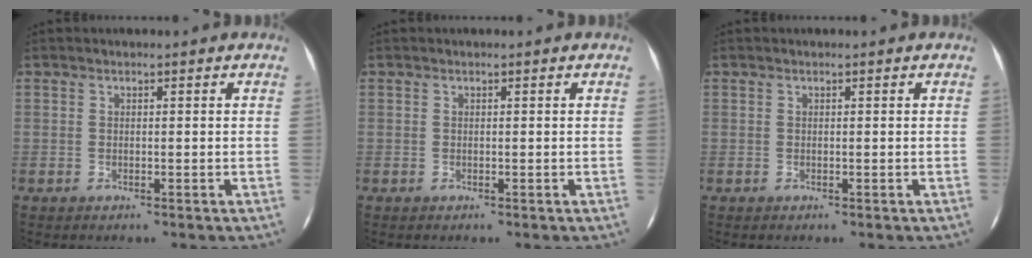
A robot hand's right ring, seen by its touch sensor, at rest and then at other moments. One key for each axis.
{"total": 0.0}
{"total": 0.0}